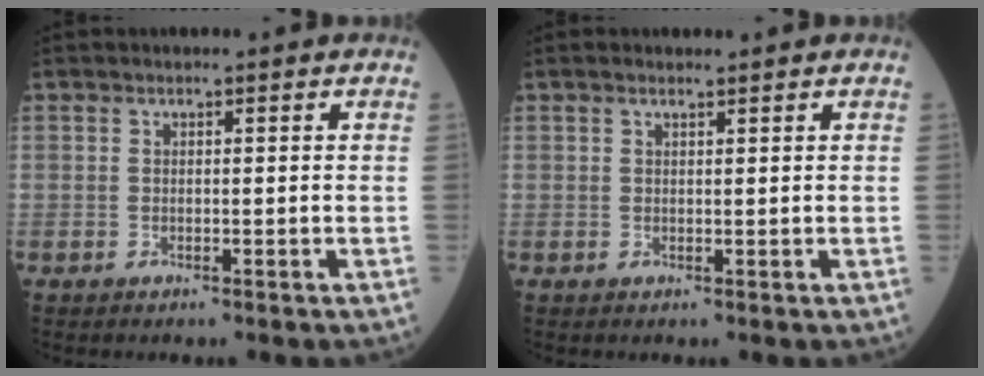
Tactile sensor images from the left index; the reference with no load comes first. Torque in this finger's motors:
{"motor_torque": [1.06, -1.08, 0.12, 0.01]}